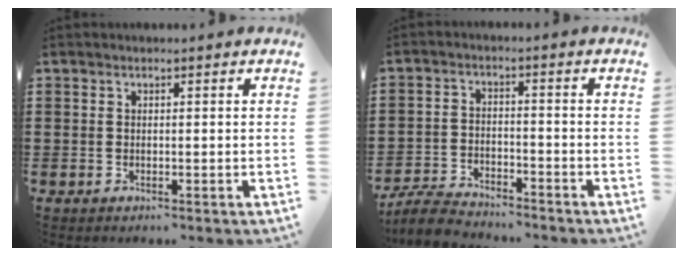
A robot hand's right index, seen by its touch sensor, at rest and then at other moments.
{"total": 5.2, "force": [-5.0, 0.8, 1.2], "torque": [-0.040, 0.001, -0.104]}